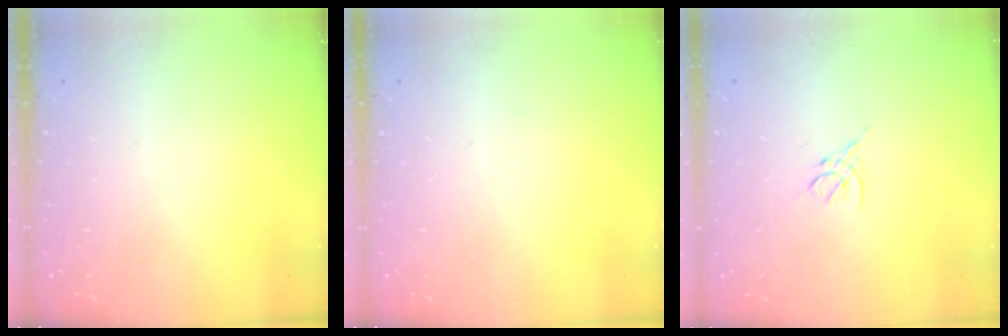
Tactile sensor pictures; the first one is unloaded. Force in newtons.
{"total": 0.0}
{"total": 3.1, "press": 3.0, "slide": 0.8}